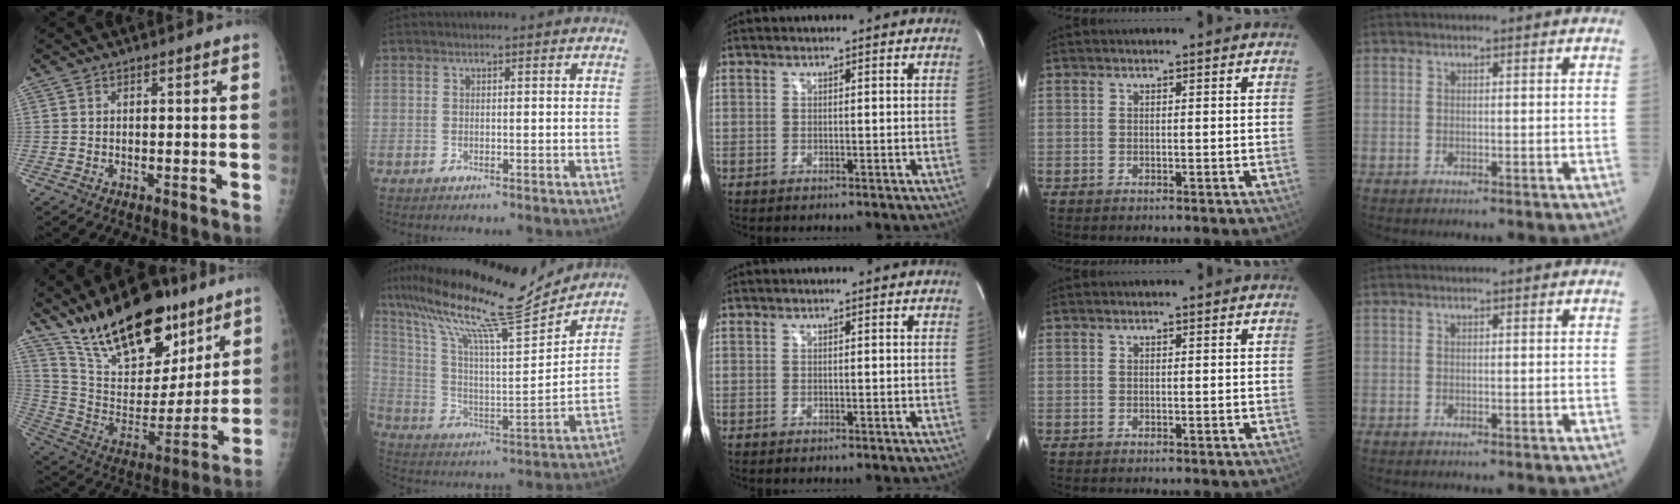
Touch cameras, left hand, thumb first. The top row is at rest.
{"thumb": {"total": 23.9, "force": [17.0, 10.2, 13.5], "torque": [-0.181, -0.078, 0.290]}, "index": {"total": 19.3, "force": [16.6, 0.4, 9.9], "torque": [-0.184, -0.006, 0.281]}}